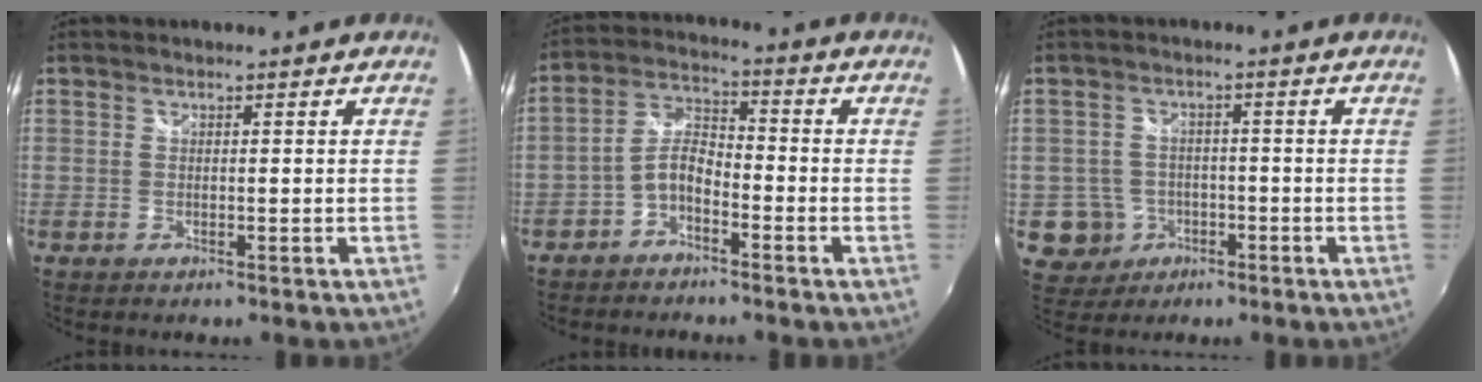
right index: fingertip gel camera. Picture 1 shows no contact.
{"total": 5.4, "force": [-3.4, 2.5, 3.5], "torque": [-0.082, 0.019, -0.068]}
{"total": 6.8, "force": [-2.2, 6.4, 1.1], "torque": [-0.047, 0.015, -0.025]}